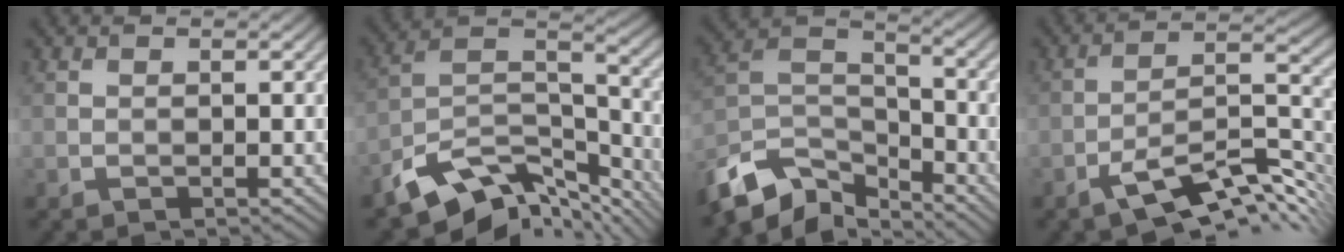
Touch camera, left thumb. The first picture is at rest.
{"total": 13.1, "force": [-9.5, 5.9, 6.8], "torque": [-0.142, -0.010, -0.156]}
{"total": 10.6, "force": [-8.1, 4.8, 4.9], "torque": [-0.107, -0.004, -0.167]}
{"total": 11.7, "force": [-7.5, 3.2, 8.4], "torque": [-0.136, -0.004, -0.130]}